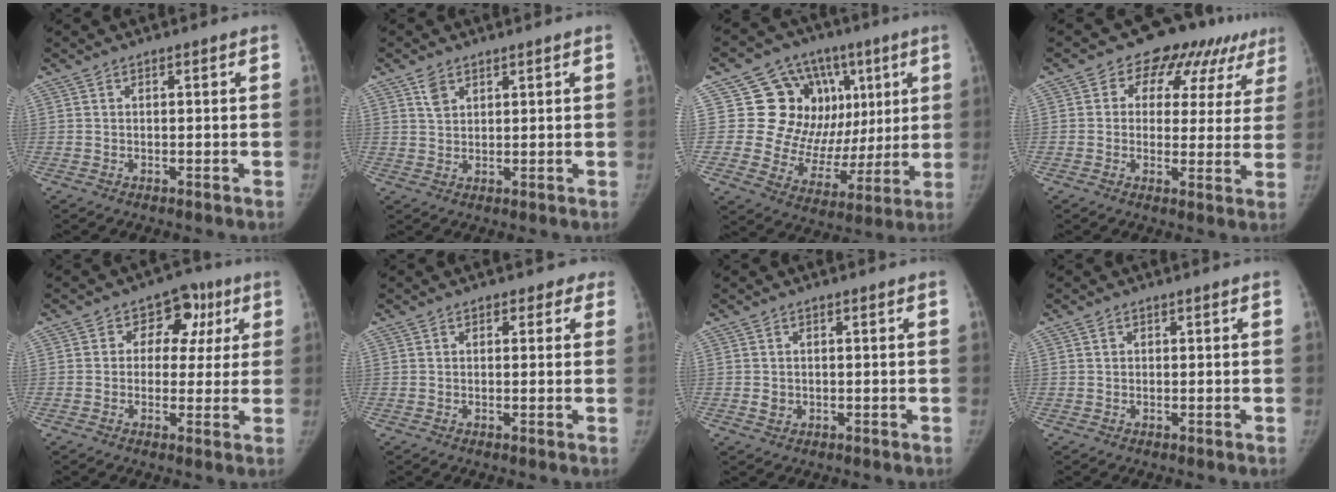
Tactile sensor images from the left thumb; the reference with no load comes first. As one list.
[{"total": 2.9, "force": [1.7, 1.9, 1.3], "torque": [-0.013, -0.007, 0.036]}, {"total": 19.2, "force": [5.7, 16.0, 9.0], "torque": [-0.064, 0.021, 0.107]}, {"total": 14.4, "force": [7.7, 9.5, 7.7], "torque": [-0.043, 0.000, 0.087]}, {"total": 9.4, "force": [2.5, 7.4, 5.2], "torque": [-0.013, 0.014, 0.025]}, {"total": 3.2, "force": [1.6, 2.6, 0.8], "torque": [0.030, 0.001, 0.011]}, {"total": 2.0, "force": [-0.4, 1.7, 0.9], "torque": [-0.006, 0.003, -0.003]}, {"total": 0.8, "force": [0.1, 0.7, 0.2], "torque": [0.005, 0.003, 0.002]}]